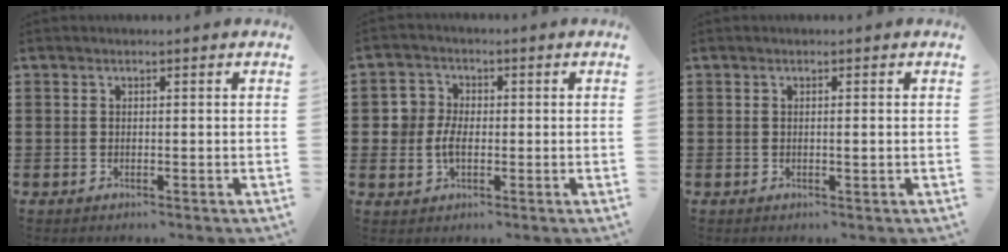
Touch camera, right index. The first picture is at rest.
{"total": 4.2, "force": [-0.5, 3.4, 2.4], "torque": [-0.061, 0.007, -0.013]}
{"total": 0.7, "force": [-0.1, 0.0, 0.7], "torque": [-0.013, -0.004, -0.001]}